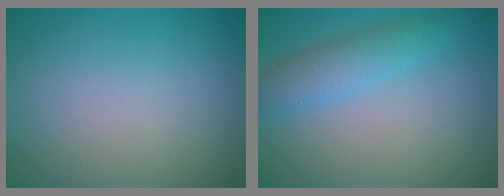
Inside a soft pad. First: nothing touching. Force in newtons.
{"total": 3.3, "press": 3.3, "slide": 0.1}